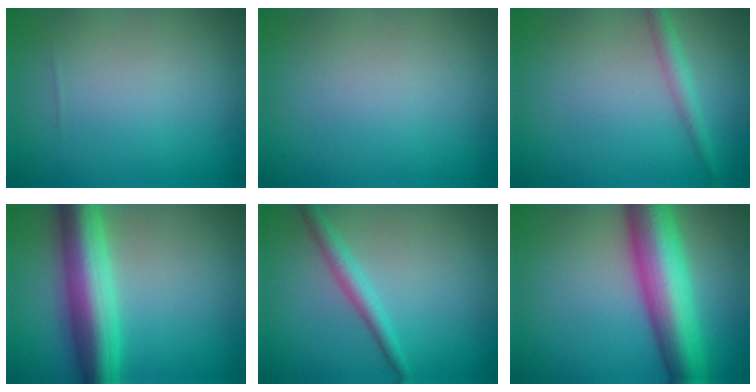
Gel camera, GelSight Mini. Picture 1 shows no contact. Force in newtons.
{"total": 0.0}
{"total": 1.9, "press": 1.9, "slide": 0.0}
{"total": 7.8, "press": 7.8, "slide": 0.3}
{"total": 2.4, "press": 2.4, "slide": 0.1}
{"total": 10.5, "press": 10.5, "slide": 0.1}